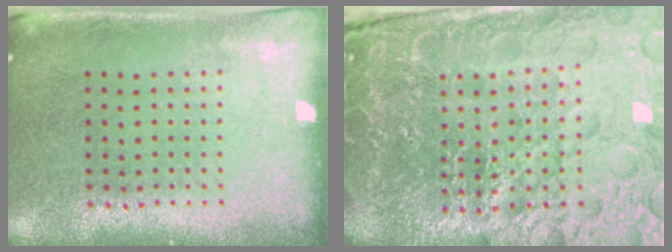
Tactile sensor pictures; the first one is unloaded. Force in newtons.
{"total": 6.9, "press": 6.0, "slide": 3.2}